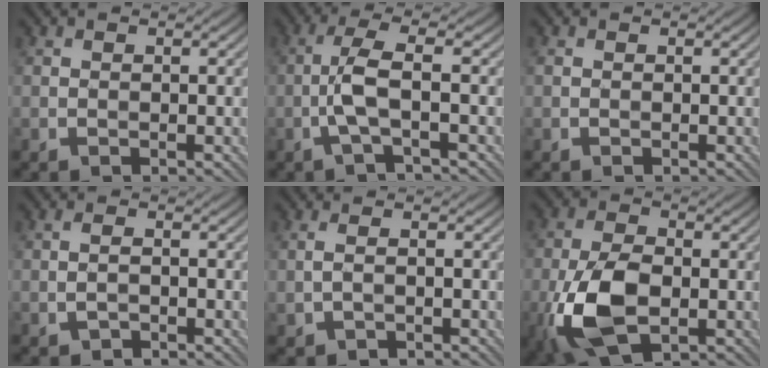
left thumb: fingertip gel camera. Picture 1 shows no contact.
{"total": 4.1, "force": [-1.2, 0.2, 3.9], "torque": [-0.087, 0.016, -0.032]}
{"total": 0.7, "force": [0.1, 0.5, 0.4], "torque": [-0.014, 0.004, 0.001]}
{"total": 1.3, "force": [-0.6, 0.6, 1.0], "torque": [-0.023, 0.002, -0.013]}
{"total": 1.4, "force": [-0.1, 0.6, 1.3], "torque": [-0.037, 0.002, 0.000]}
{"total": 11.5, "force": [-3.2, 6.3, 9.1], "torque": [-0.221, -0.016, -0.066]}